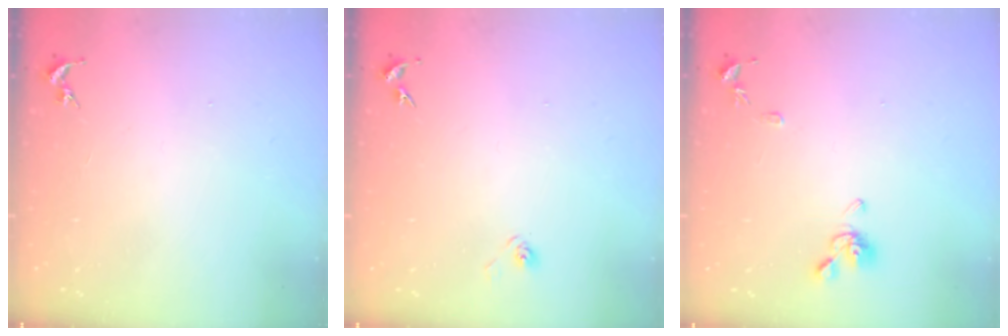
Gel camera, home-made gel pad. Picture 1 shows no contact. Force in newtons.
{"total": 2.9, "press": 2.5, "slide": 1.5}
{"total": 9.4, "press": 9.4, "slide": 1.0}